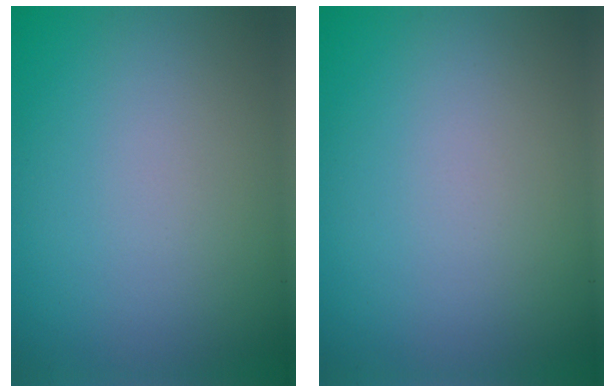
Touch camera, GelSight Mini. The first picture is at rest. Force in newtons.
{"total": 0.0}